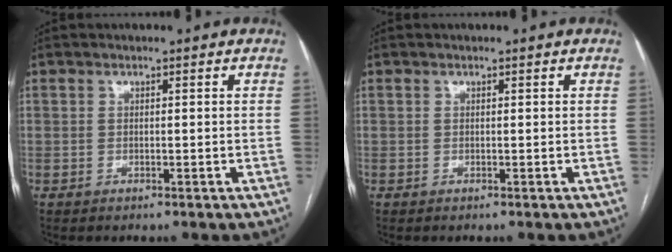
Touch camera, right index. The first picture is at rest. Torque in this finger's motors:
{"motor_torque": [0.07, 0.08, 0.04, 0.01]}